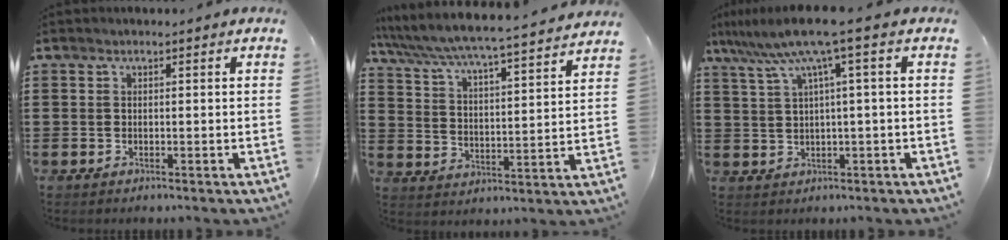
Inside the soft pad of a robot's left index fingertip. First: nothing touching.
{"total": 4.8, "force": [4.6, -0.4, 1.4], "torque": [-0.050, -0.039, 0.068]}
{"total": 7.9, "force": [3.4, -0.2, 7.2], "torque": [-0.151, -0.015, 0.053]}